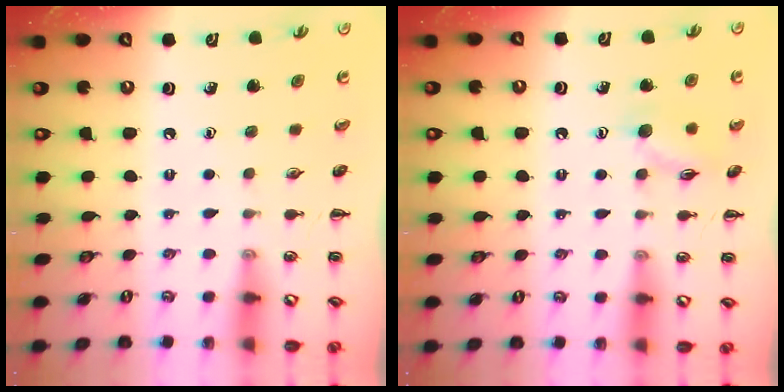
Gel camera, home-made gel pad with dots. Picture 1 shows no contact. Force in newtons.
{"total": 8.7, "press": 8.7, "slide": 0.8}